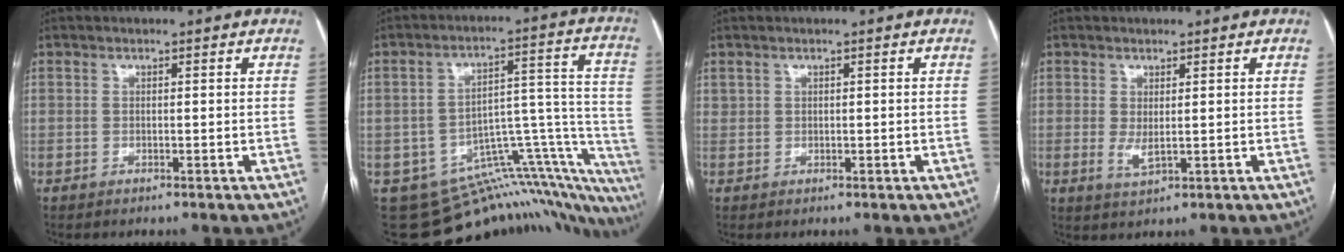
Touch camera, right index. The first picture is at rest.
{"total": 19.9, "force": [-16.1, 7.9, 8.7], "torque": [-0.015, 0.097, -0.192]}
{"total": 0.7, "force": [0.5, 0.5, 0.0], "torque": [0.001, 0.005, 0.011]}
{"total": 2.3, "force": [0.2, 0.8, 2.1], "torque": [-0.041, -0.006, 0.012]}